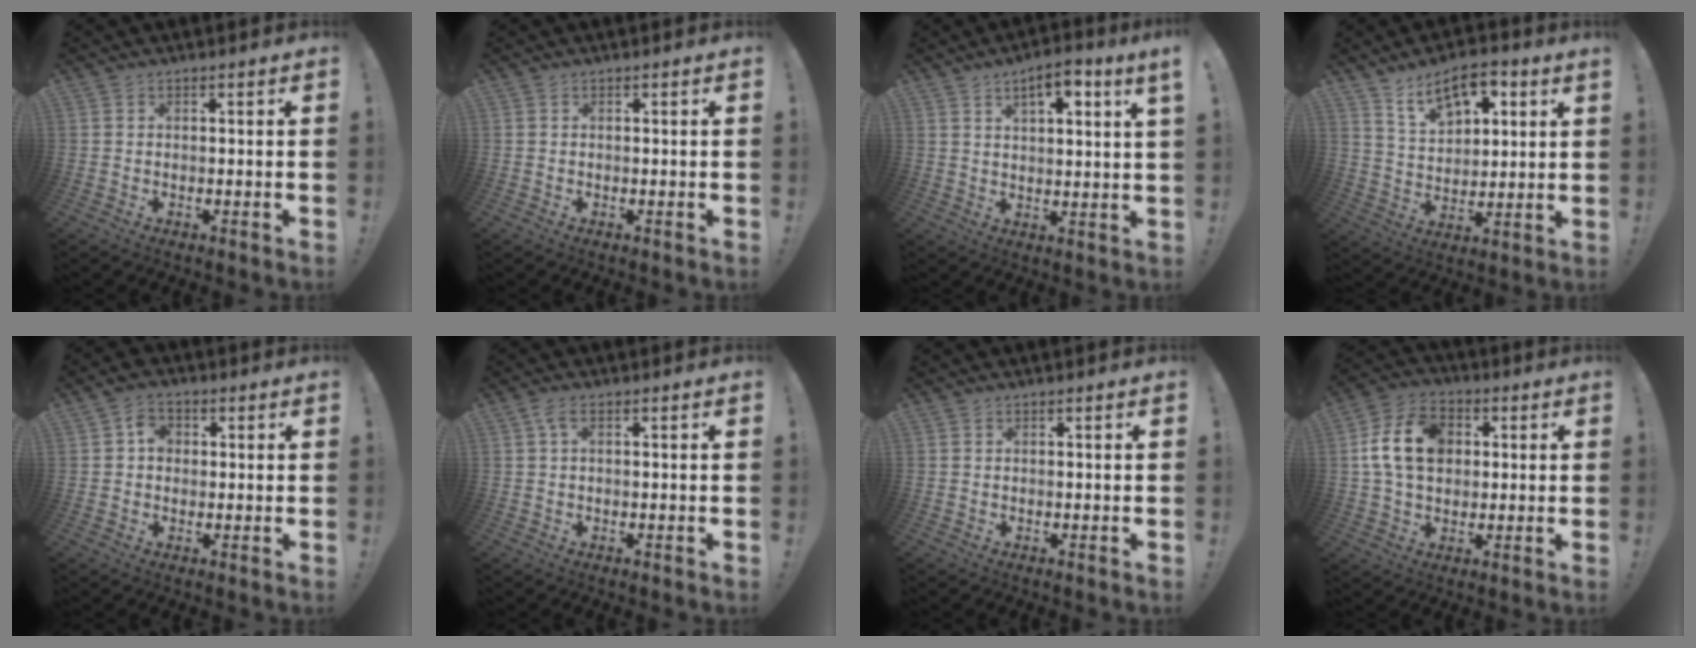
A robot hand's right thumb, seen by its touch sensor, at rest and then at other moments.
{"total": 0.0}
{"total": 6.8, "force": [3.9, 0.9, 5.5], "torque": [-0.070, -0.022, 0.058]}
{"total": 11.3, "force": [7.3, 5.7, 6.4], "torque": [-0.096, -0.034, 0.132]}
{"total": 4.8, "force": [0.5, 4.0, 2.6], "torque": [-0.030, 0.004, 0.007]}
{"total": 2.6, "force": [0.7, 0.8, 2.4], "torque": [-0.048, 0.002, 0.012]}
{"total": 0.0}
{"total": 14.9, "force": [2.4, 11.0, 9.7], "torque": [-0.172, 0.006, 0.047]}